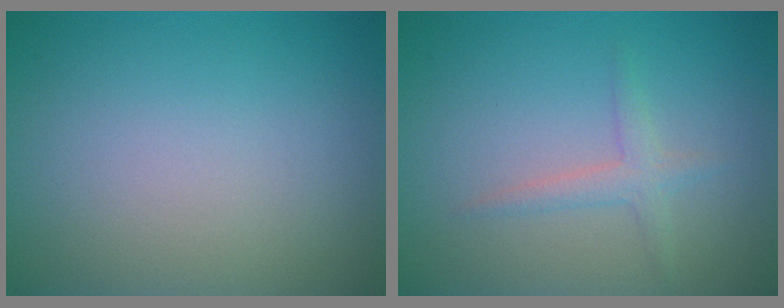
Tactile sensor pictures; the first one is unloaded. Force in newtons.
{"total": 1.7, "press": 1.7, "slide": 0.1}